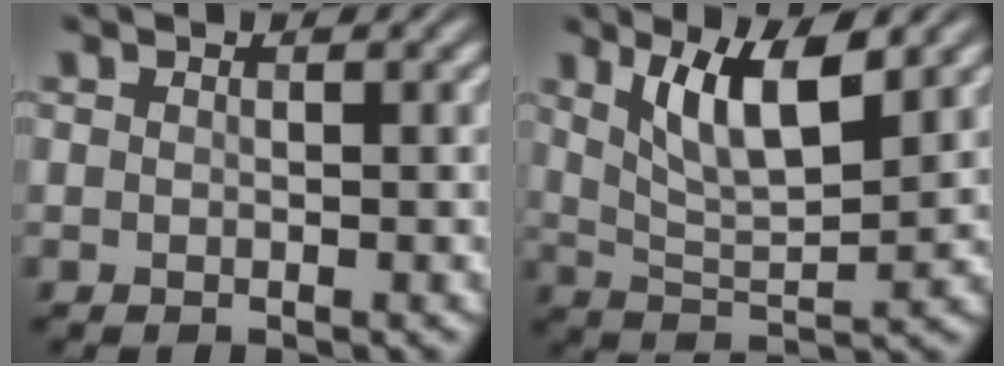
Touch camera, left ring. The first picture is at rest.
{"total": 6.2, "force": [3.0, 1.9, 5.1], "torque": [-0.098, -0.006, 0.055]}